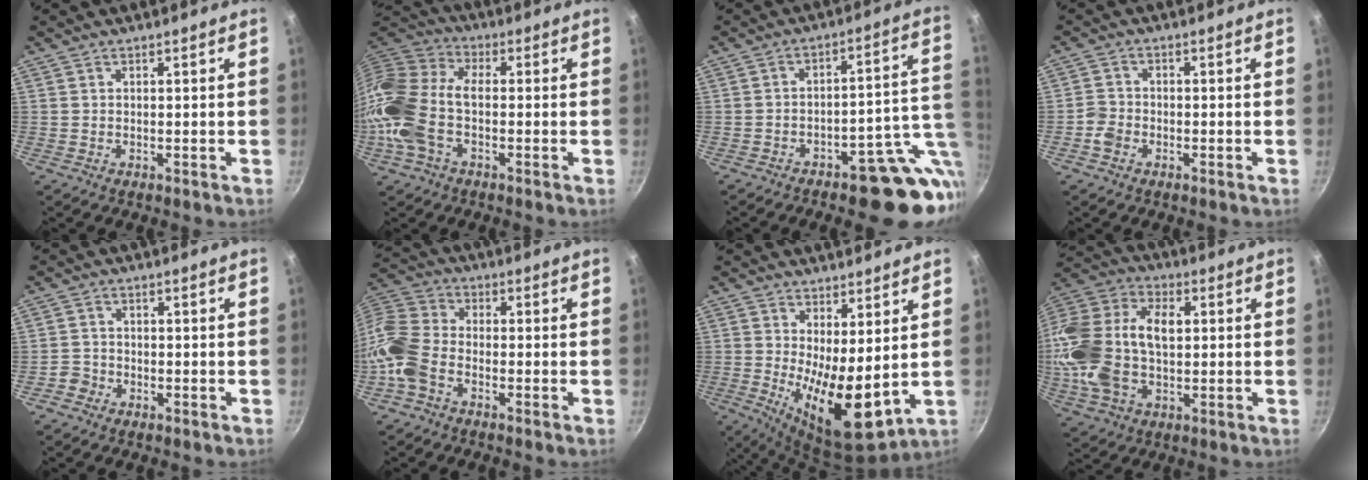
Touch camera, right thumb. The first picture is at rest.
{"total": 15.5, "force": [-3.3, 9.1, 12.1], "torque": [-0.240, 0.032, -0.089]}
{"total": 15.9, "force": [-5.1, 7.1, 13.2], "torque": [-0.107, 0.037, -0.063]}
{"total": 2.9, "force": [-1.7, 2.2, 1.1], "torque": [-0.019, 0.022, -0.036]}
{"total": 2.6, "force": [-1.7, 1.9, 0.3], "torque": [0.000, 0.022, -0.030]}
{"total": 9.4, "force": [-4.3, 5.8, 6.0], "torque": [-0.124, 0.040, -0.111]}
{"total": 12.8, "force": [1.2, 4.9, 11.8], "torque": [-0.174, -0.036, 0.030]}
{"total": 21.5, "force": [0.4, 13.7, 16.6], "torque": [-0.330, 0.033, -0.001]}